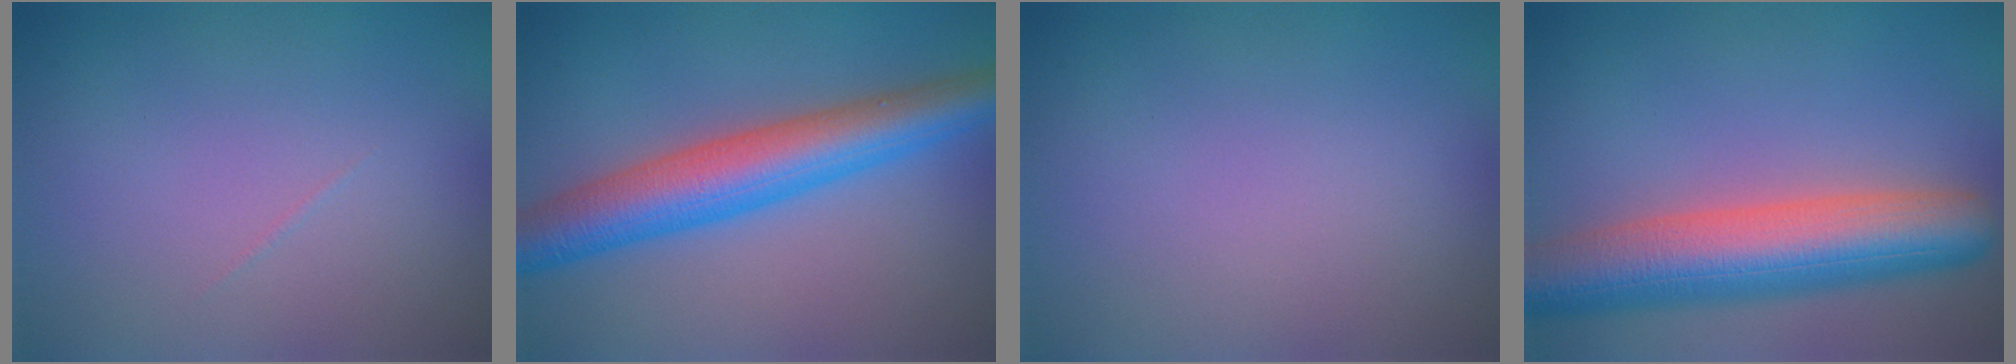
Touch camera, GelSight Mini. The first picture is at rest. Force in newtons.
{"total": 7.2, "press": 7.2, "slide": 0.1}
{"total": 0.0}
{"total": 9.3, "press": 9.3, "slide": 0.7}